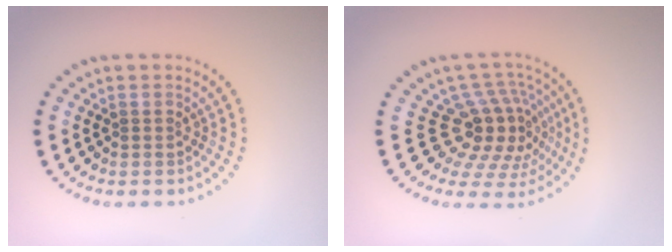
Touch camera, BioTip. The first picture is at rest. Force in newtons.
{"total": 5.3, "press": 3.9, "slide": 3.6}